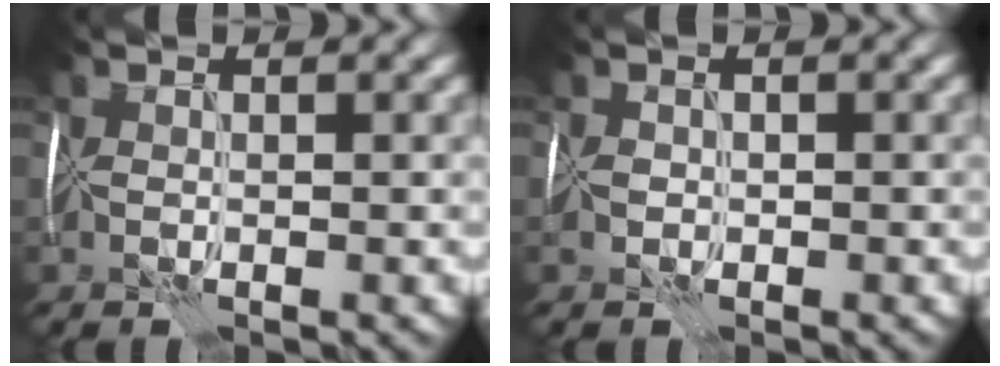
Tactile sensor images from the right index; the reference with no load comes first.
{"total": 1.1, "force": [-0.4, 1.0, 0.3], "torque": [-0.006, 0.000, -0.012]}